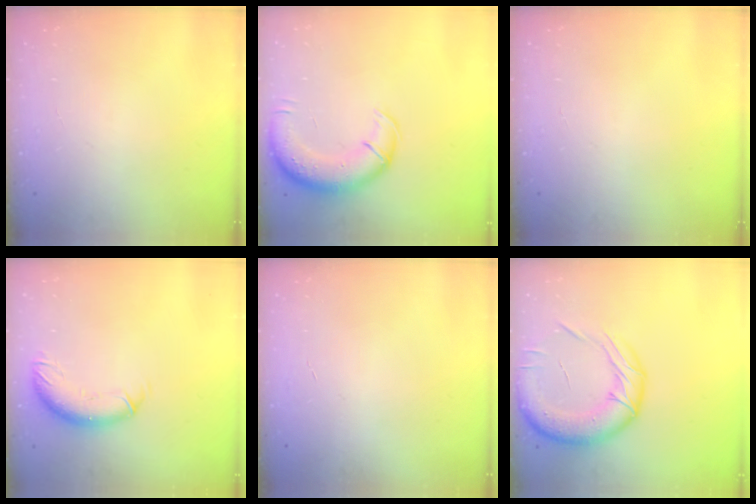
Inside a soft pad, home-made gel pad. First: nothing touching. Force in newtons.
{"total": 13.4, "press": 12.9, "slide": 3.5}
{"total": 0.0}
{"total": 10.0, "press": 9.9, "slide": 1.9}
{"total": 0.0}
{"total": 20.3, "press": 19.9, "slide": 4.2}